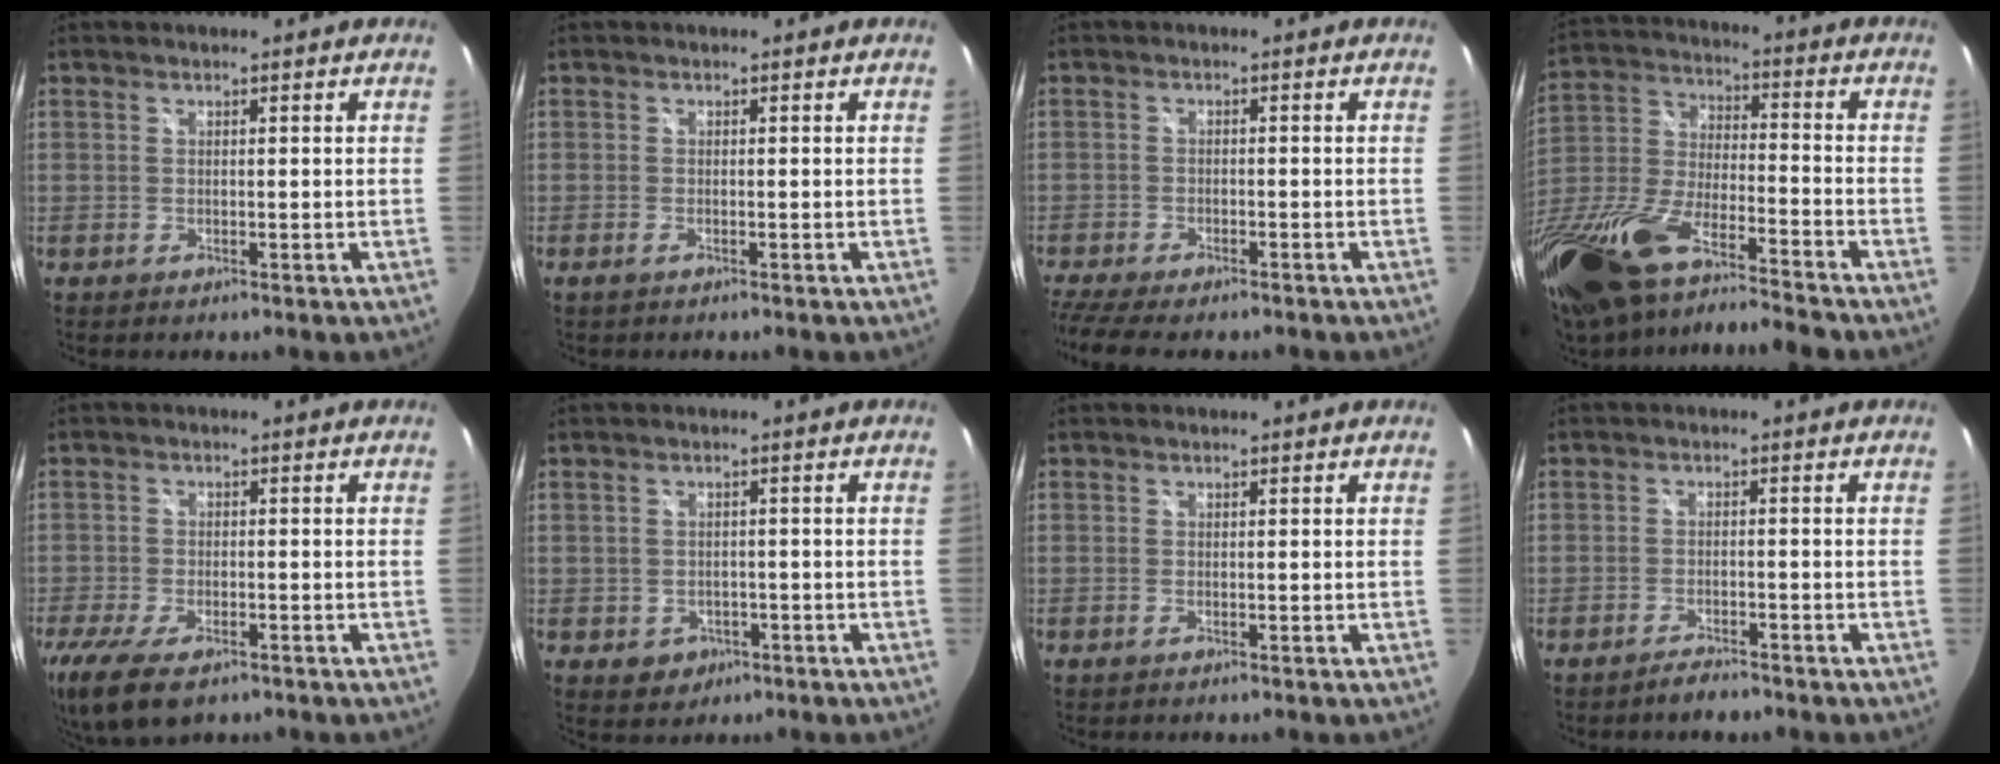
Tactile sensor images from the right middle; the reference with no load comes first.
{"total": 0.6, "force": [-0.5, 0.0, 0.3], "torque": [-0.008, -0.002, -0.012]}
{"total": 9.2, "force": [-7.7, 2.5, 4.5], "torque": [-0.118, -0.038, -0.135]}
{"total": 23.5, "force": [-17.4, 6.0, 14.6], "torque": [-0.317, -0.047, -0.325]}
{"total": 10.8, "force": [-6.8, 4.9, 6.7], "torque": [-0.166, -0.044, -0.124]}
{"total": 4.0, "force": [-1.3, 3.6, 1.1], "torque": [-0.033, 0.001, -0.008]}
{"total": 0.0}
{"total": 2.8, "force": [-2.5, 0.7, 1.0], "torque": [-0.029, -0.002, -0.042]}